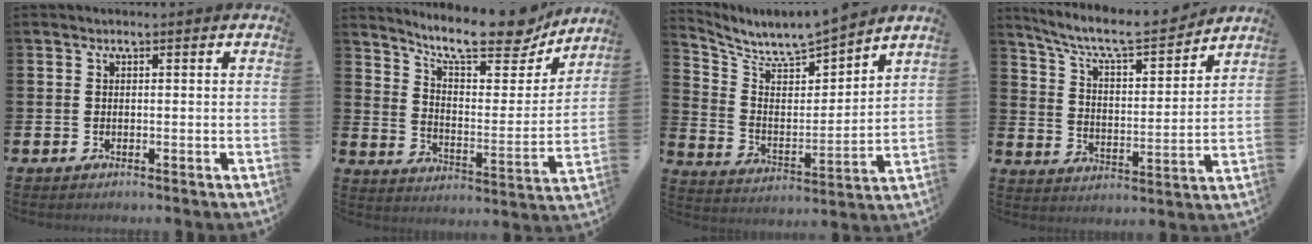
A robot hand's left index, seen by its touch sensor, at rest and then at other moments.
{"total": 12.8, "force": [11.2, 3.0, 5.4], "torque": [-0.108, -0.078, 0.192]}
{"total": 6.5, "force": [6.4, 0.6, 1.3], "torque": [-0.059, -0.060, 0.106]}
{"total": 8.6, "force": [7.7, 1.5, 3.3], "torque": [-0.092, -0.053, 0.131]}